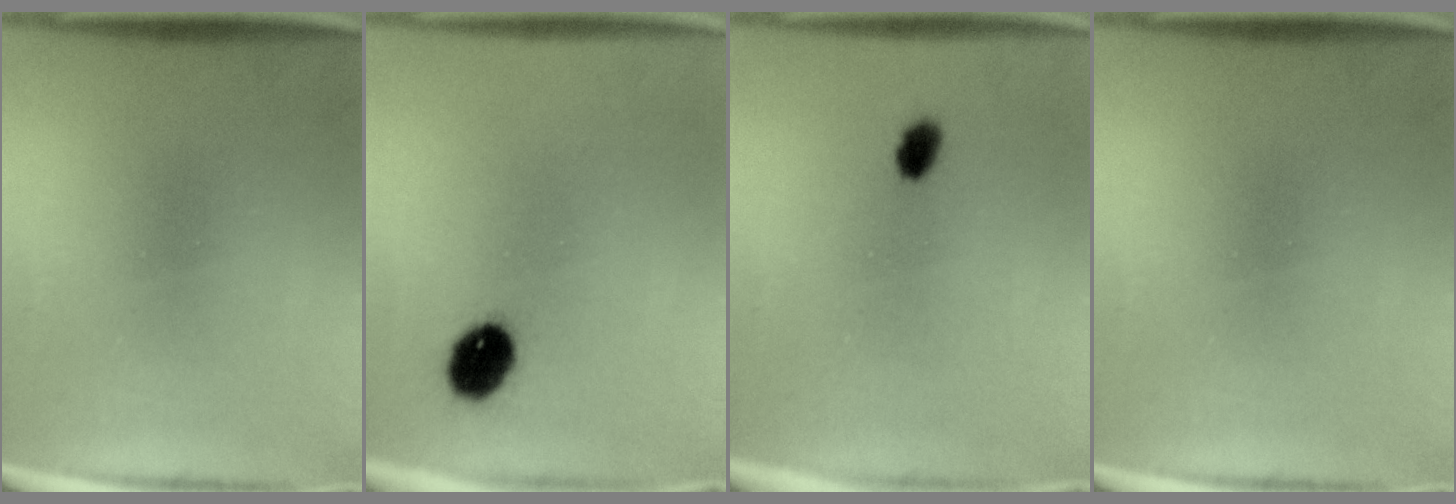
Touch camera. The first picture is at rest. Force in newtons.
{"total": 6.9}
{"total": 2.3}
{"total": 0.0}